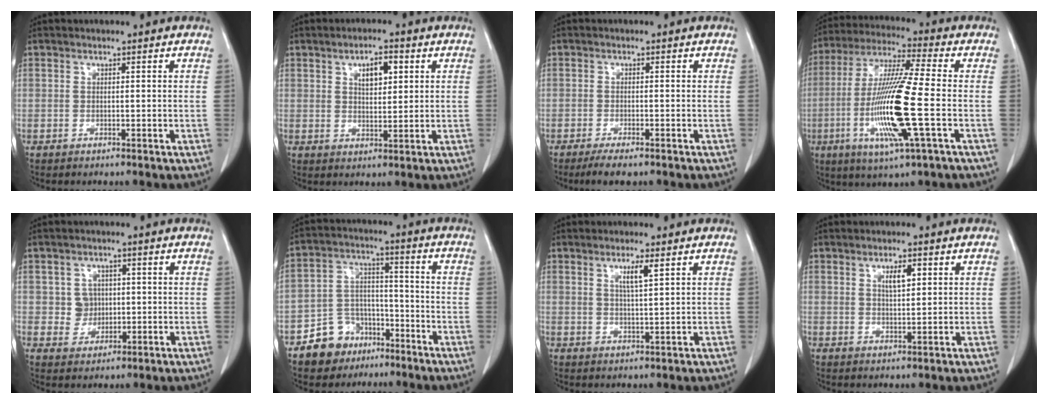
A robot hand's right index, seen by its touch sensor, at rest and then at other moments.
{"total": 4.8, "force": [2.0, 1.9, 3.9], "torque": [-0.064, 0.002, 0.034]}
{"total": 3.6, "force": [-2.6, 0.6, 2.4], "torque": [-0.039, -0.008, -0.042]}
{"total": 16.2, "force": [-3.5, 0.3, 15.8], "torque": [-0.322, -0.014, -0.069]}
{"total": 3.7, "force": [0.5, 3.5, 0.9], "torque": [-0.002, 0.009, 0.015]}
{"total": 8.9, "force": [-5.6, 6.6, 2.1], "torque": [-0.041, 0.022, -0.090]}
{"total": 3.3, "force": [1.6, 0.0, 2.8], "torque": [-0.054, -0.003, 0.029]}
{"total": 3.1, "force": [1.3, 0.9, 2.7], "torque": [-0.047, -0.001, 0.024]}